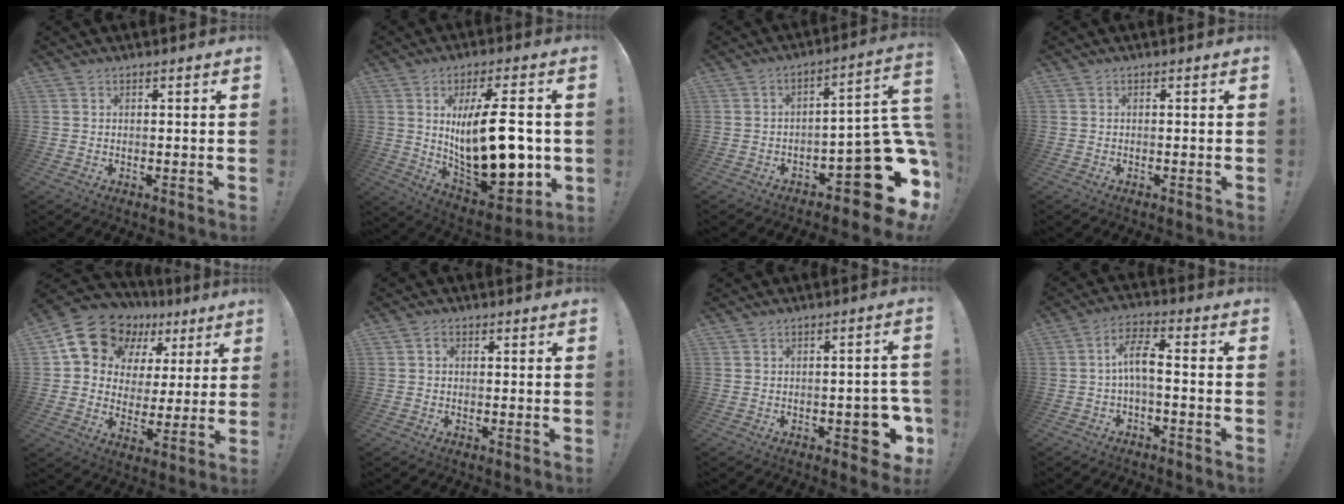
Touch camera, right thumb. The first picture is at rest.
{"total": 22.5, "force": [1.6, 8.9, 20.7], "torque": [-0.343, -0.023, 0.032]}
{"total": 18.9, "force": [-7.1, 7.2, 16.0], "torque": [-0.183, 0.030, -0.104]}
{"total": 0.0}
{"total": 16.1, "force": [9.4, 10.8, 7.3], "torque": [-0.114, -0.056, 0.180]}
{"total": 1.6, "force": [0.0, 1.3, 0.9], "torque": [-0.014, 0.005, -0.001]}
{"total": 7.7, "force": [-3.2, 3.7, 6.0], "torque": [-0.061, 0.013, -0.047]}
{"total": 7.8, "force": [-0.9, 2.7, 7.2], "torque": [-0.134, 0.012, -0.017]}